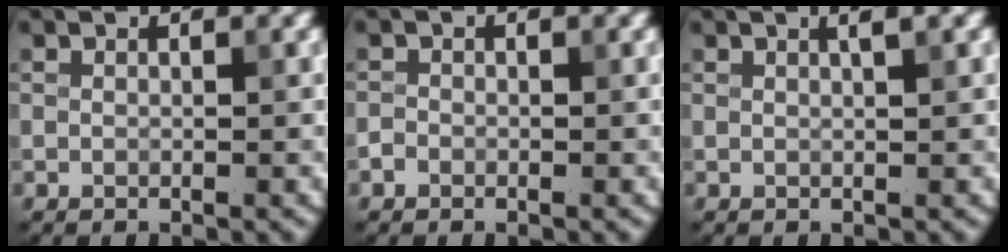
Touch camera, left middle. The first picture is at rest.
{"total": 0.7, "force": [-0.5, 0.5, 0.1], "torque": [0.002, -0.001, -0.011]}
{"total": 1.3, "force": [0.6, 0.3, 1.1], "torque": [-0.012, 0.004, 0.005]}